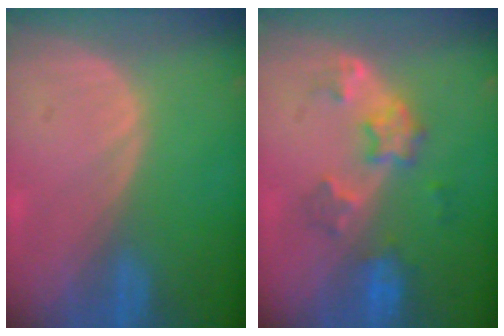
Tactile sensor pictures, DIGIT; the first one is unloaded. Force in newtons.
{"total": 6.0, "press": 5.5, "slide": 2.4}